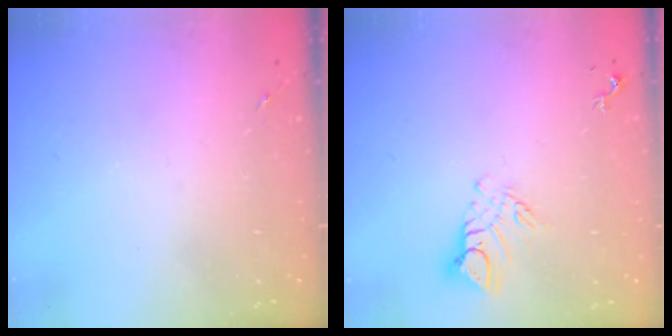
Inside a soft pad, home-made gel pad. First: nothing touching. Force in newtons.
{"total": 8.7, "press": 8.6, "slide": 0.9}